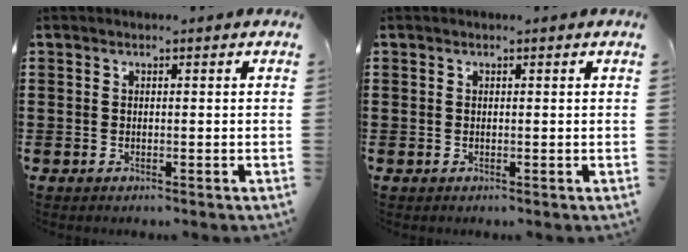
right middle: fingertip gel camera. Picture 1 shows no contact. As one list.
[{"total": 0.0}]